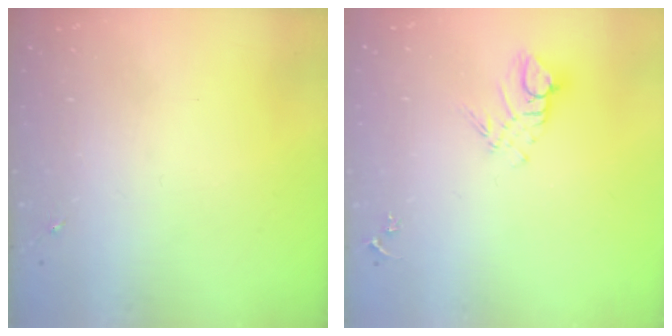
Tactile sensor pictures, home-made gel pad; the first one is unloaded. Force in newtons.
{"total": 7.9, "press": 7.8, "slide": 0.8}